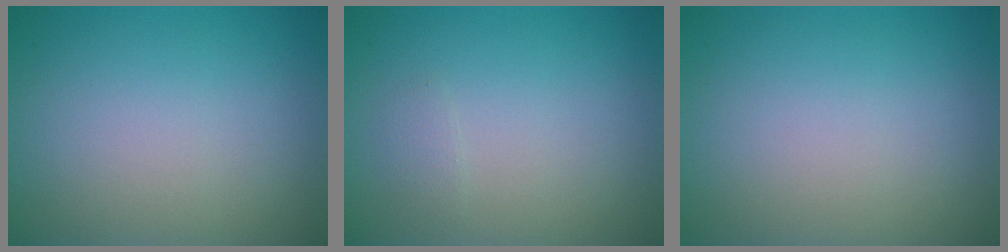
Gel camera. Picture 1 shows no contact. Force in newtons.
{"total": 0.7, "press": 0.7, "slide": 0.0}
{"total": 0.0}